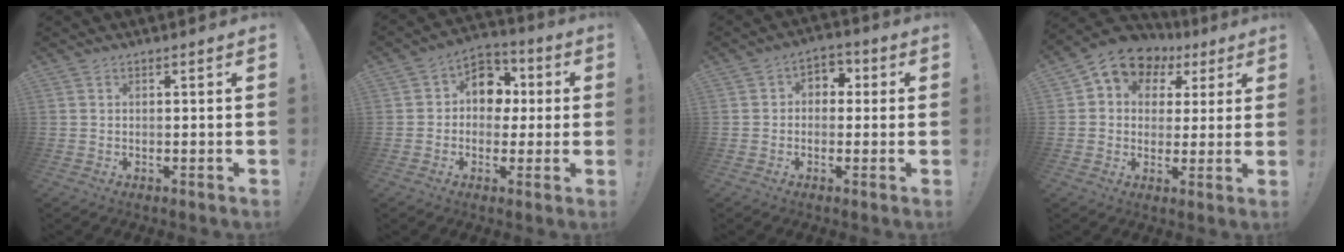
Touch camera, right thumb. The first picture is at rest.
{"total": 11.1, "force": [1.2, 9.3, 5.9], "torque": [-0.076, 0.012, 0.029]}
{"total": 4.6, "force": [-1.0, 4.1, 2.0], "torque": [-0.035, 0.024, -0.016]}
{"total": 9.3, "force": [4.6, 7.4, 3.3], "torque": [-0.050, -0.031, 0.088]}